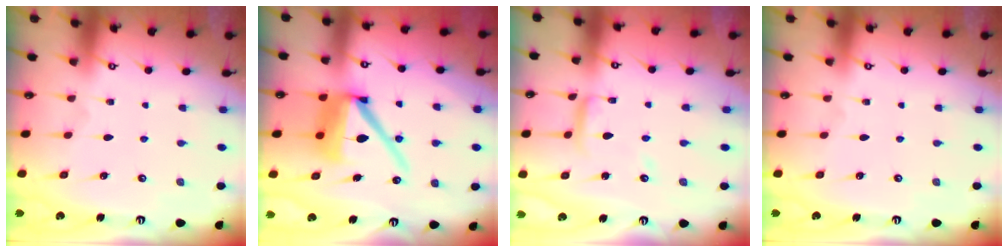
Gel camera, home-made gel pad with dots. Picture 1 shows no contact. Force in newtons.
{"total": 14.3, "press": 14.2, "slide": 1.5}
{"total": 7.7, "press": 7.7, "slide": 0.3}
{"total": 0.0}